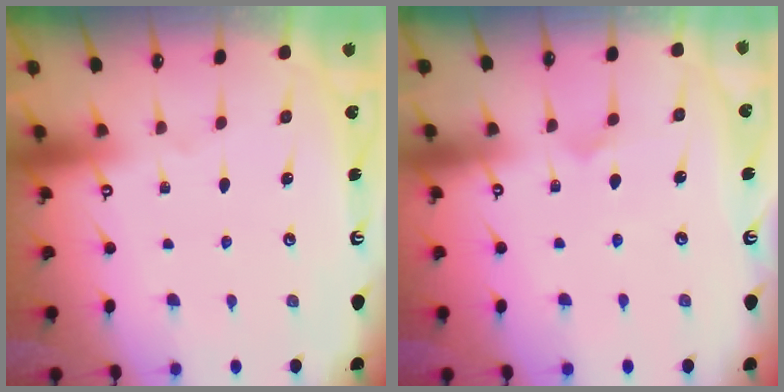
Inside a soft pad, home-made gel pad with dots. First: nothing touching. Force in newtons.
{"total": 3.8, "press": 3.8, "slide": 0.6}